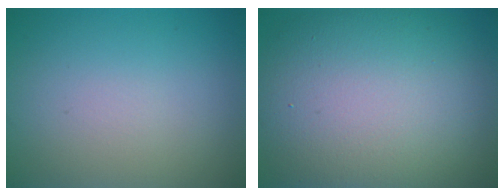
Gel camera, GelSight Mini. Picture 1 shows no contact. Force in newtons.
{"total": 14.3, "press": 14.2, "slide": 0.7}